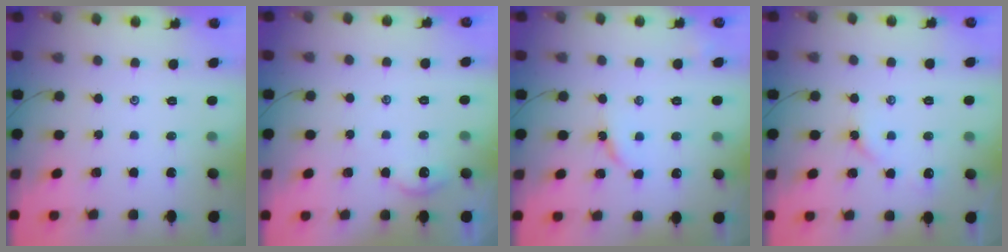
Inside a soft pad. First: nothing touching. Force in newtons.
{"total": 1.6, "press": 1.5, "slide": 0.3}
{"total": 3.5, "press": 3.5, "slide": 0.4}
{"total": 3.9, "press": 3.8, "slide": 0.6}